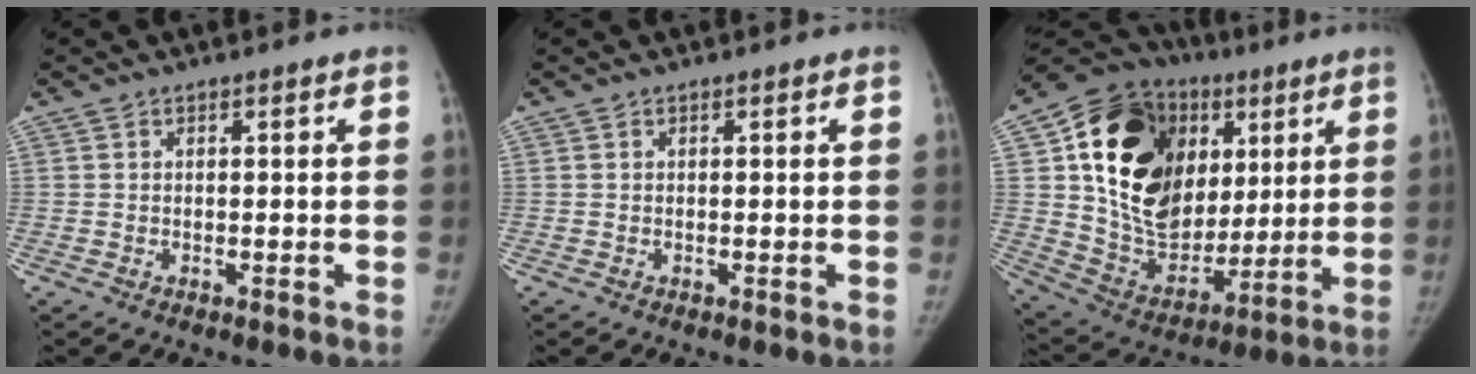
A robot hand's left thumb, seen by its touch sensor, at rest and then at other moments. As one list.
[{"total": 0.0}, {"total": 29.0, "force": [8.0, 20.2, 19.2], "torque": [-0.305, 0.005, 0.144]}]